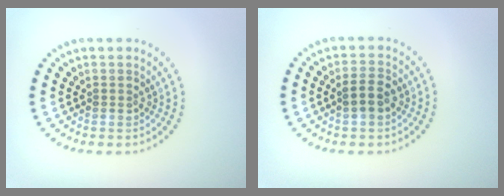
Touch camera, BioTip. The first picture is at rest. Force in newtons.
{"total": 2.4, "press": 2.3, "slide": 0.6}